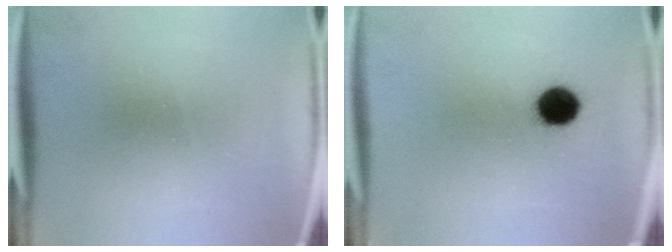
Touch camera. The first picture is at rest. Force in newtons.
{"total": 6.5}